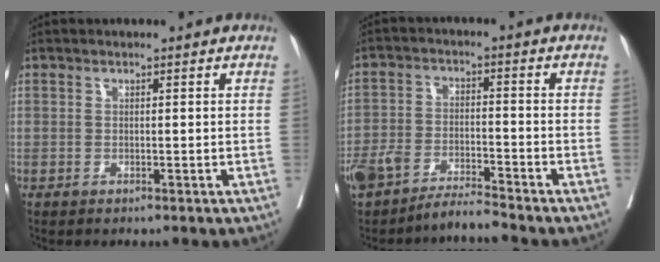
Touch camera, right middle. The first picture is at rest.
{"total": 5.7, "force": [-5.3, 0.4, 2.0], "torque": [-0.041, 0.006, -0.097]}